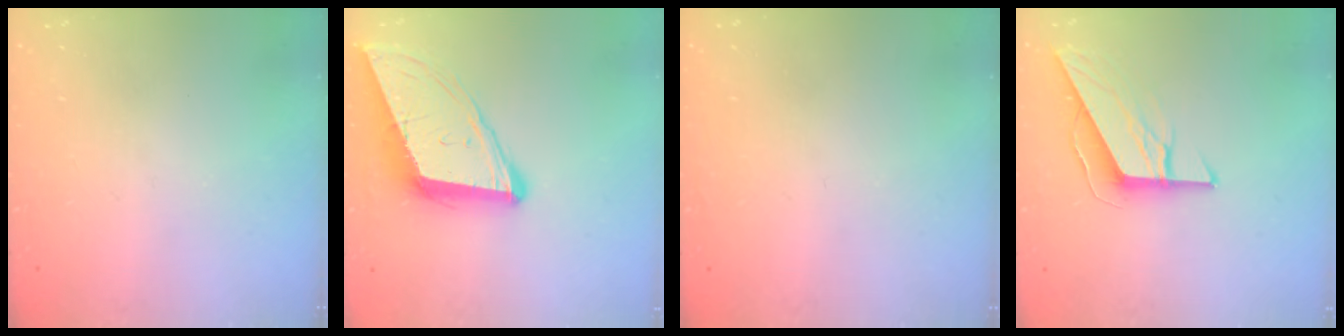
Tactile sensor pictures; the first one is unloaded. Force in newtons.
{"total": 12.6, "press": 12.0, "slide": 3.9}
{"total": 1.6, "press": 1.6, "slide": 0.1}
{"total": 8.8, "press": 8.8, "slide": 0.5}